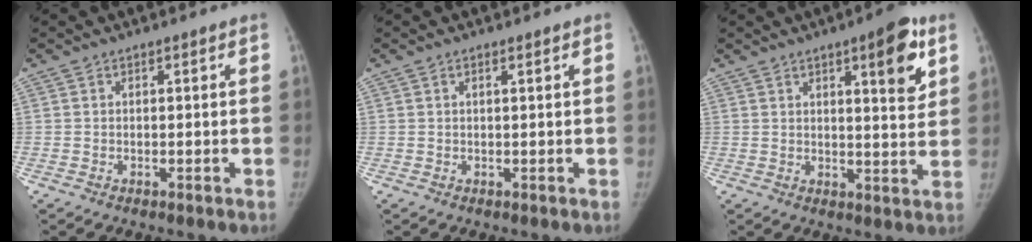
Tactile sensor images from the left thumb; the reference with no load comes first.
{"total": 0.6, "force": [0.3, -0.1, 0.5], "torque": [-0.017, -0.002, 0.010]}
{"total": 9.5, "force": [4.7, 2.5, 7.9], "torque": [-0.090, -0.023, 0.060]}